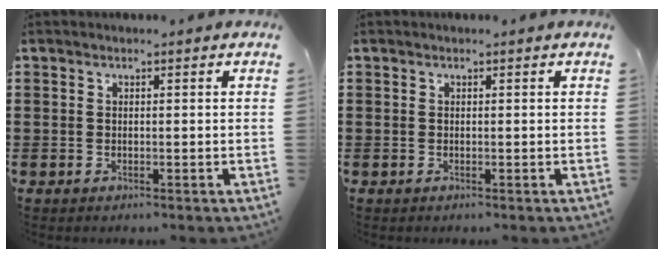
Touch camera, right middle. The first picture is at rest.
{"total": 0.0}